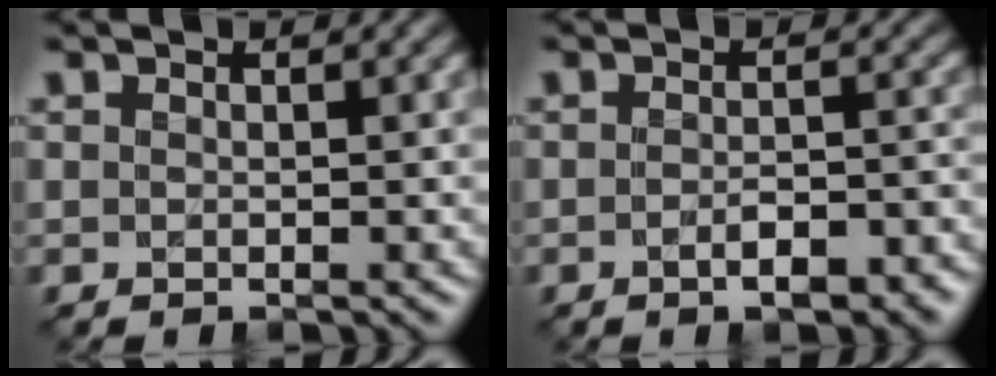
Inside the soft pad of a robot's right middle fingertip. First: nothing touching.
{"total": 3.6, "force": [-1.8, 1.1, 2.8], "torque": [-0.048, -0.003, -0.023]}